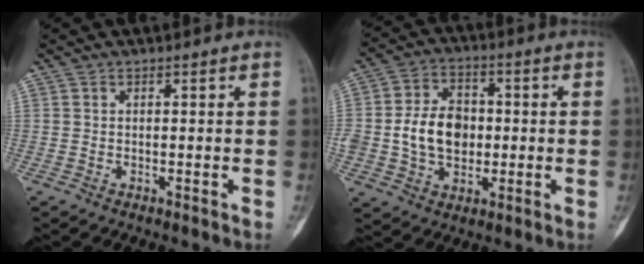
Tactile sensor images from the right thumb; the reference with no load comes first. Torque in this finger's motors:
{"motor_torque": [0.39, 0.72, 0.96, -0.26, 0.15]}